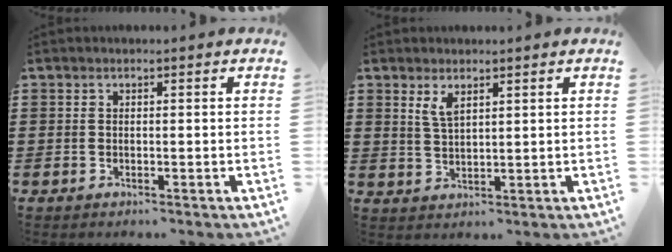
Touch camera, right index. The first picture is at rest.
{"total": 2.9, "force": [1.7, 1.1, 2.0], "torque": [-0.044, 0.004, 0.031]}